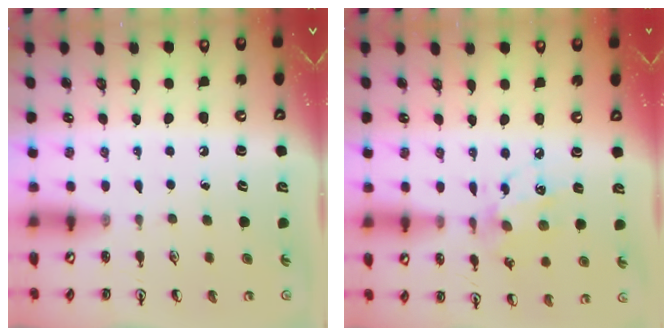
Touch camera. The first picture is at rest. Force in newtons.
{"total": 8.6, "press": 8.6, "slide": 0.6}